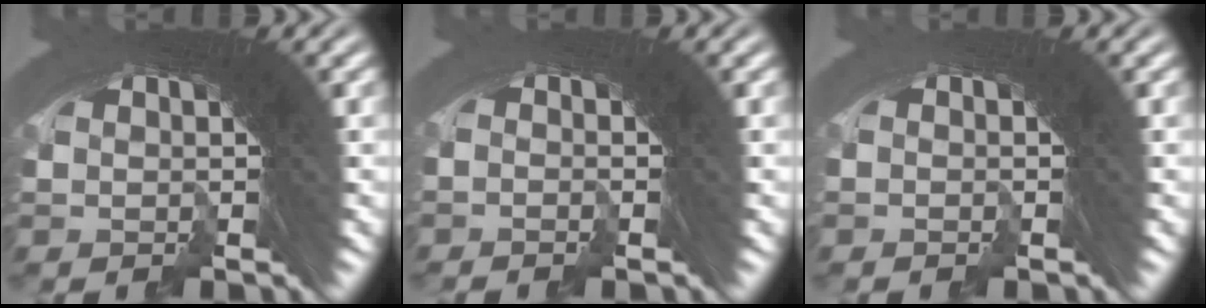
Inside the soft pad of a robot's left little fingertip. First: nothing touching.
{"total": 2.1, "force": [-0.5, -1.2, -1.5], "torque": [0.032, 0.002, -0.011]}
{"total": 2.0, "force": [-0.8, -1.0, -1.5], "torque": [0.023, -0.006, -0.011]}